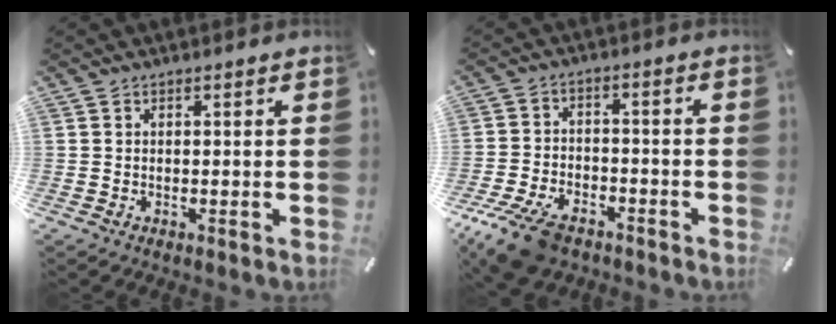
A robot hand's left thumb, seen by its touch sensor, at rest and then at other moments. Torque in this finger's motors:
{"motor_torque": [0.07, 0.79, 0.34, 0.26, 0.07]}